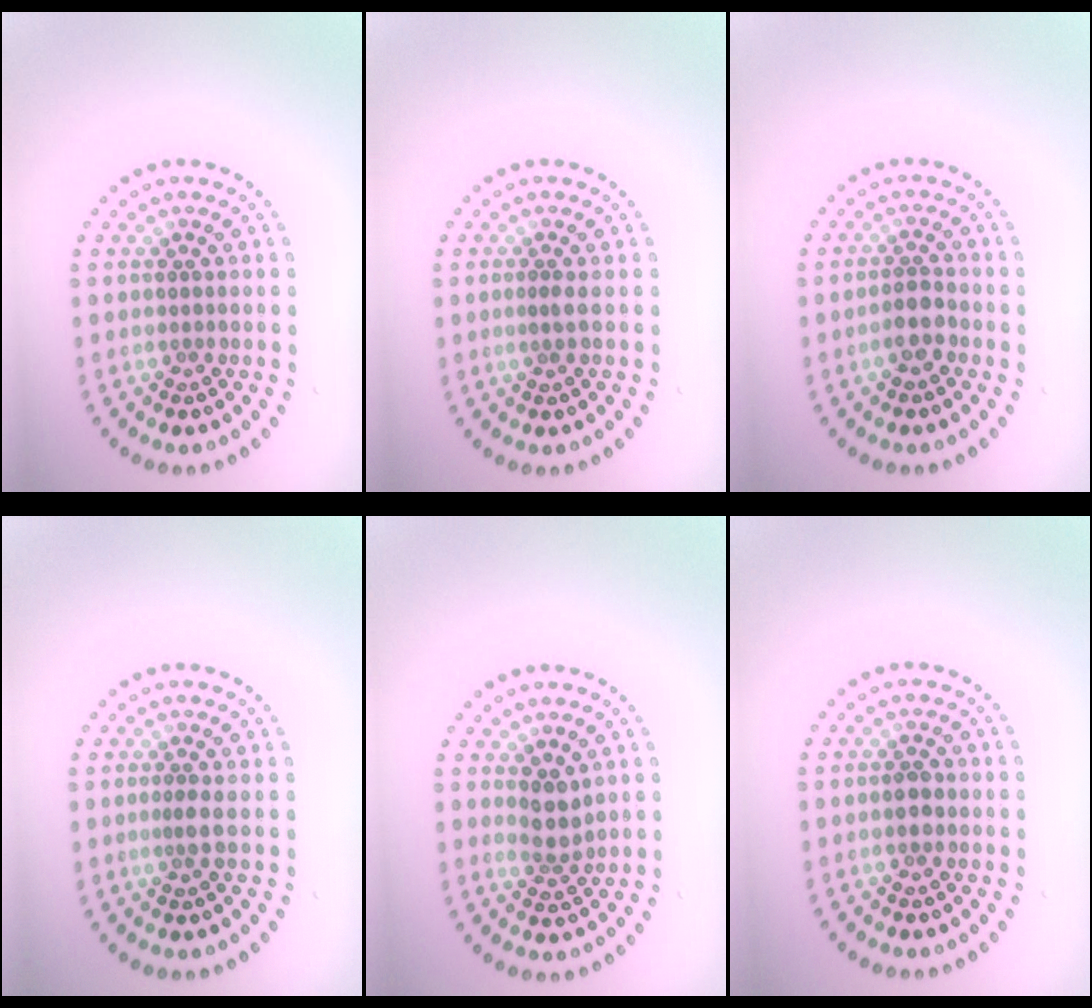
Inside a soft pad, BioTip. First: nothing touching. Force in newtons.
{"total": 0.7, "press": 0.4, "slide": 0.6}
{"total": 2.1, "press": 1.9, "slide": 0.8}
{"total": 0.8, "press": 0.4, "slide": 0.7}
{"total": 2.2, "press": 1.8, "slide": 1.3}
{"total": 1.5, "press": 1.5, "slide": 0.1}